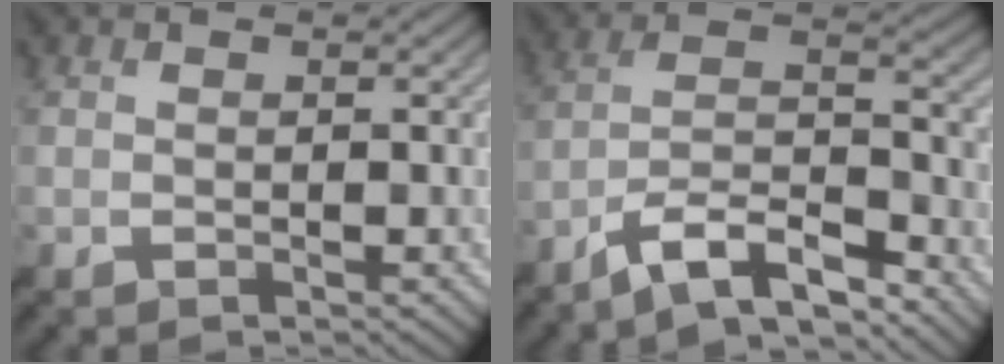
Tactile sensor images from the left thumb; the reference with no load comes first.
{"total": 10.7, "force": [-8.3, 2.6, 6.3], "torque": [-0.105, 0.010, -0.156]}